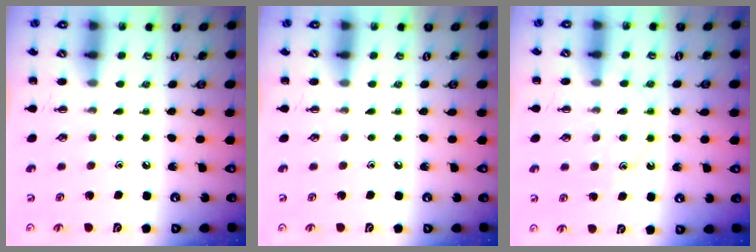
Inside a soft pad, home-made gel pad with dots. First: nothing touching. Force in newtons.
{"total": 0.0}
{"total": 12.3, "press": 12.2, "slide": 1.0}